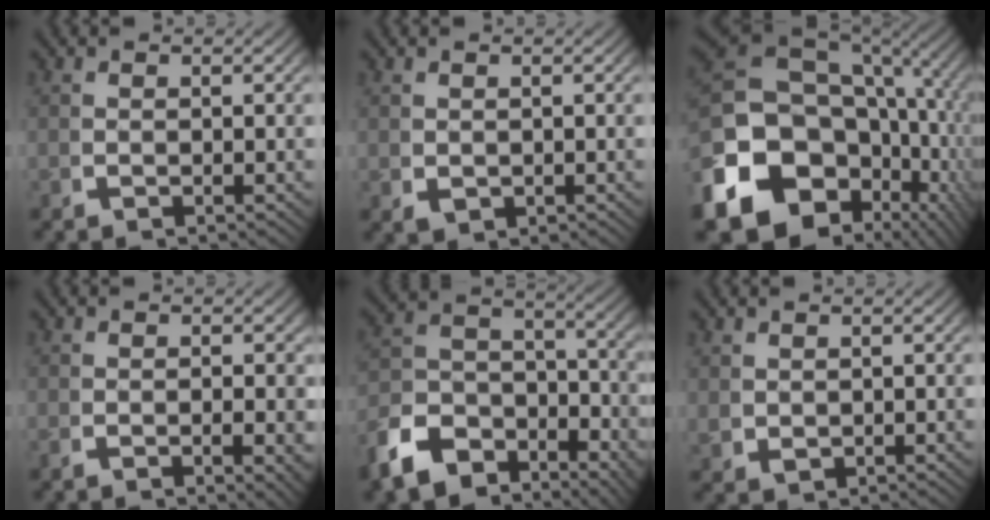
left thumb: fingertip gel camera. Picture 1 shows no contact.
{"total": 1.2, "force": [0.0, 1.0, 0.7], "torque": [-0.008, -0.013, 0.012]}
{"total": 22.4, "force": [-2.9, 16.7, 14.7], "torque": [-0.287, -0.047, -0.039]}
{"total": 1.8, "force": [0.0, 0.8, 1.6], "torque": [-0.025, -0.013, 0.001]}
{"total": 10.4, "force": [-4.9, 7.4, 5.4], "torque": [-0.096, -0.040, -0.072]}
{"total": 1.3, "force": [0.5, 1.0, 0.6], "torque": [-0.010, -0.009, 0.024]}